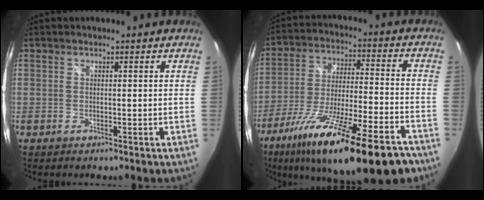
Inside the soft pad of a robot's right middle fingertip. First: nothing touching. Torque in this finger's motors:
{"motor_torque": [1.31, -0.83, 1.00, 0.21]}